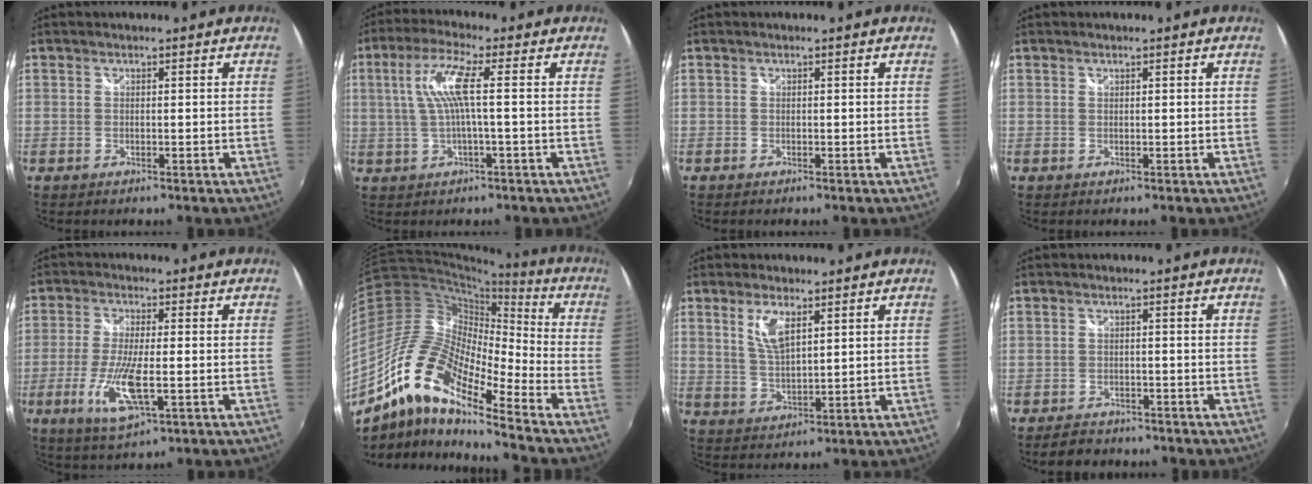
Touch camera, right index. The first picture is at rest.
{"total": 7.1, "force": [0.8, 0.1, 7.0], "torque": [-0.138, 0.003, 0.023]}
{"total": 0.0}
{"total": 0.0}
{"total": 10.1, "force": [-2.9, 2.5, 9.3], "torque": [-0.193, -0.018, -0.055]}
{"total": 16.6, "force": [-10.6, 4.3, 12.1], "torque": [-0.212, 0.002, -0.222]}
{"total": 5.9, "force": [2.8, 2.1, 4.7], "torque": [-0.090, -0.002, 0.059]}
{"total": 4.7, "force": [-4.0, 2.3, 1.0], "torque": [-0.035, 0.002, -0.062]}